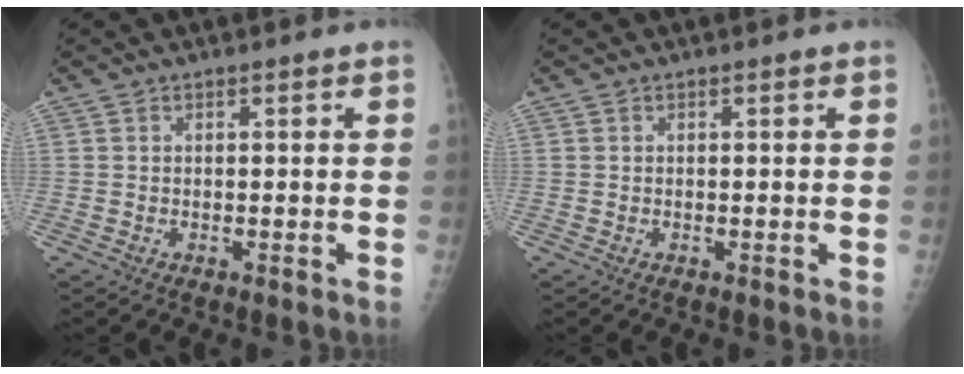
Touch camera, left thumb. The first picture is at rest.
{"total": 0.0}